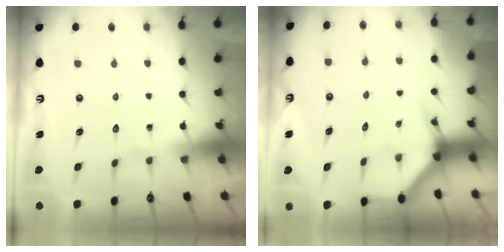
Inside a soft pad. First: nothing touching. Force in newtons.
{"total": 4.0, "press": 4.0, "slide": 0.2}